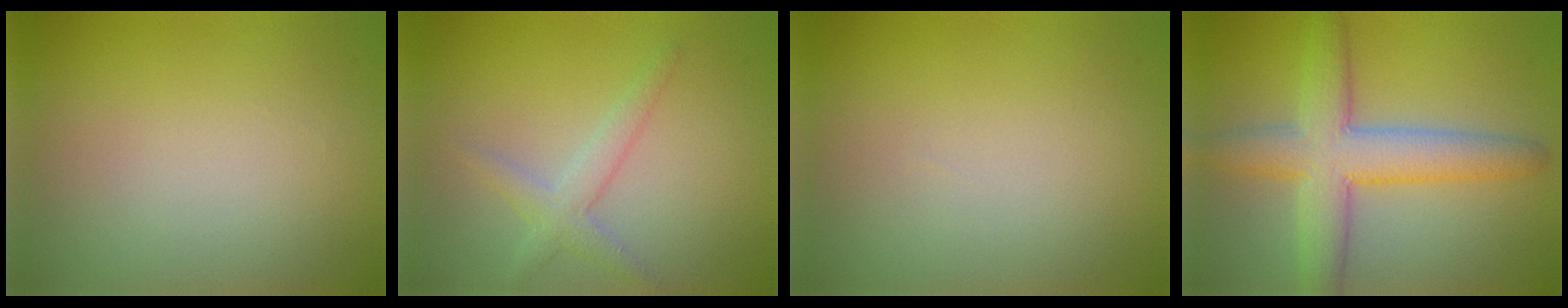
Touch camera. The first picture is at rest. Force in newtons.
{"total": 2.3, "press": 2.3, "slide": 0.1}
{"total": 0.0}
{"total": 6.6, "press": 6.6, "slide": 0.3}